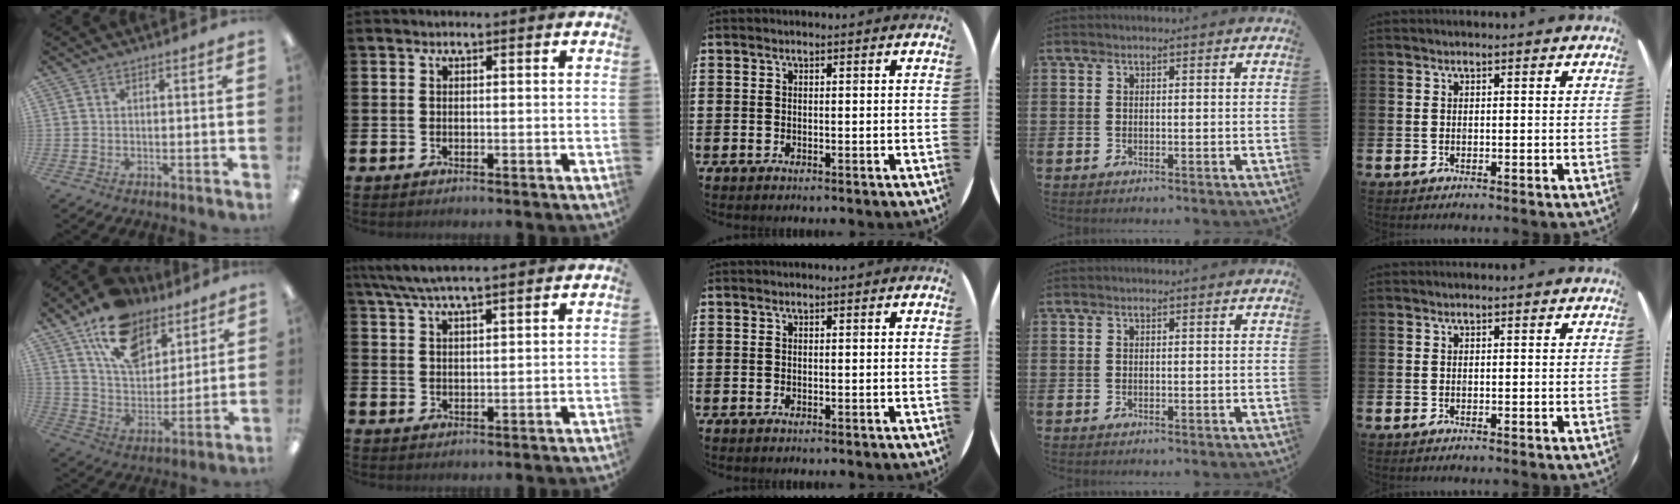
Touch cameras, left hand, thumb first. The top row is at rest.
{"thumb": {"total": 16.6, "force": [11.2, 9.4, 7.9], "torque": [-0.135, -0.052, 0.205]}, "index": {"total": 5.6, "force": [5.1, 0.4, 2.4], "torque": [-0.061, -0.013, 0.092]}}